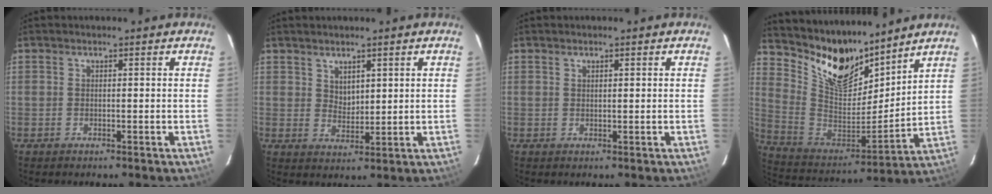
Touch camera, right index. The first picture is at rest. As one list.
[{"total": 3.2, "force": [2.3, 1.8, 1.3], "torque": [-0.015, -0.002, 0.044]}, {"total": 0.6, "force": [0.5, 0.1, 0.3], "torque": [-0.006, 0.001, 0.010]}, {"total": 15.2, "force": [12.8, 5.2, 6.2], "torque": [-0.137, -0.024, 0.245]}]